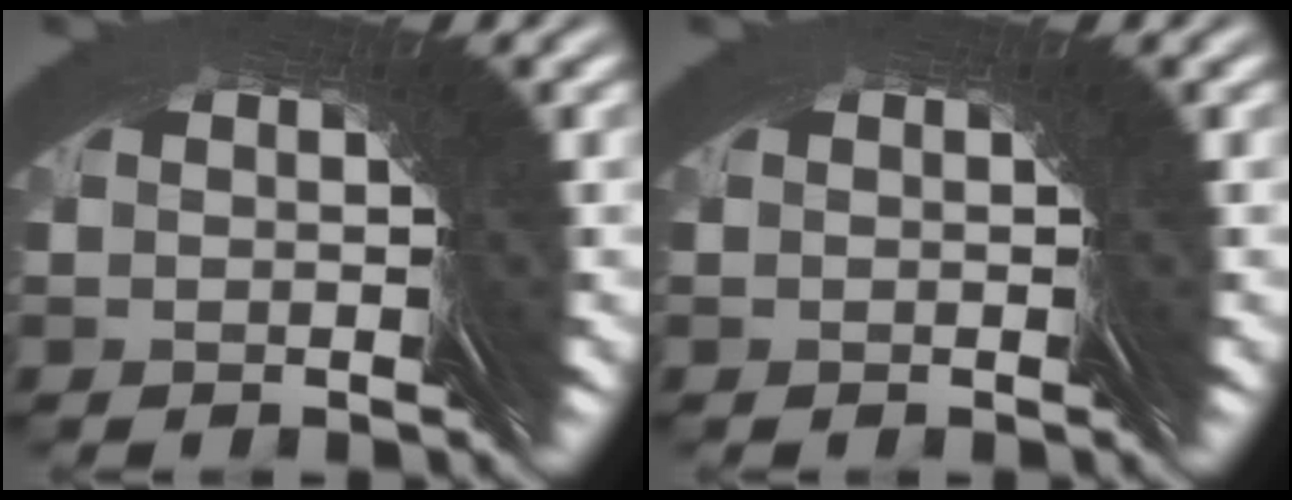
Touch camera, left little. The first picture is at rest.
{"total": 0.0}